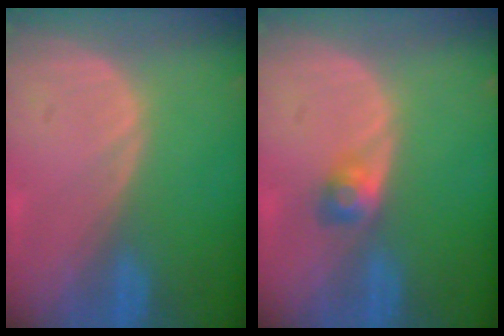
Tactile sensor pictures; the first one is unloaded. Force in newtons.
{"total": 2.4, "press": 2.3, "slide": 0.7}